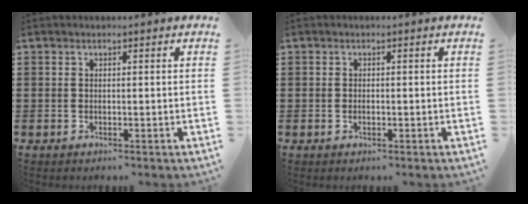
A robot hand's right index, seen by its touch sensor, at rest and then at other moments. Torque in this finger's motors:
{"motor_torque": [-0.39, 1.75, -0.03, 0.00]}